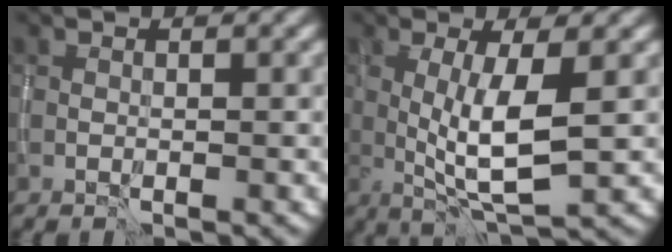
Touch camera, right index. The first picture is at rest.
{"total": 5.9, "force": [0.0, 1.4, 5.7], "torque": [-0.109, -0.006, 0.004]}